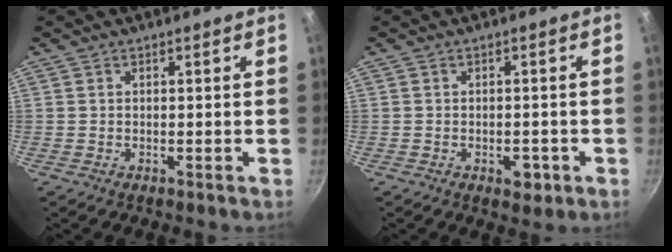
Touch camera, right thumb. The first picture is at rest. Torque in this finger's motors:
{"motor_torque": [0.48, 0.42, 0.22, 0.21, 0.00]}